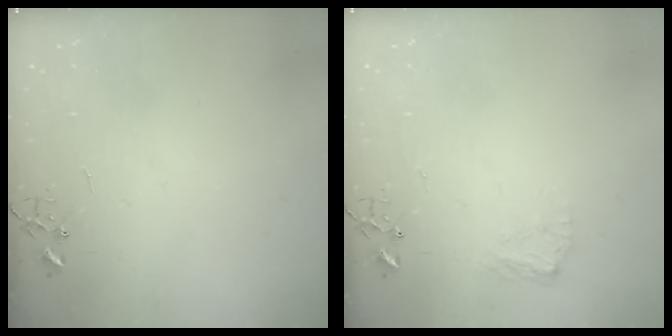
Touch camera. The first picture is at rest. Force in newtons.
{"total": 7.9, "press": 7.9, "slide": 0.3}